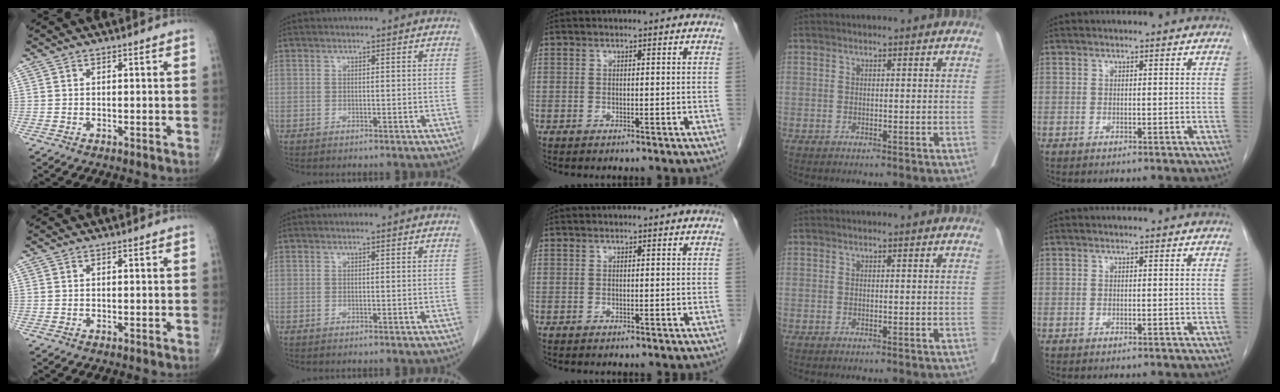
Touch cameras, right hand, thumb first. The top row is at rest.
{}